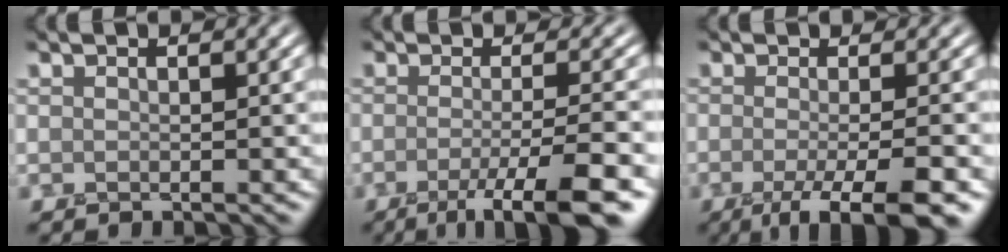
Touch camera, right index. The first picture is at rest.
{"total": 6.6, "force": [-3.3, 1.3, 5.5], "torque": [-0.078, -0.007, -0.059]}
{"total": 7.6, "force": [-3.4, 2.2, 6.4], "torque": [-0.078, -0.010, -0.052]}